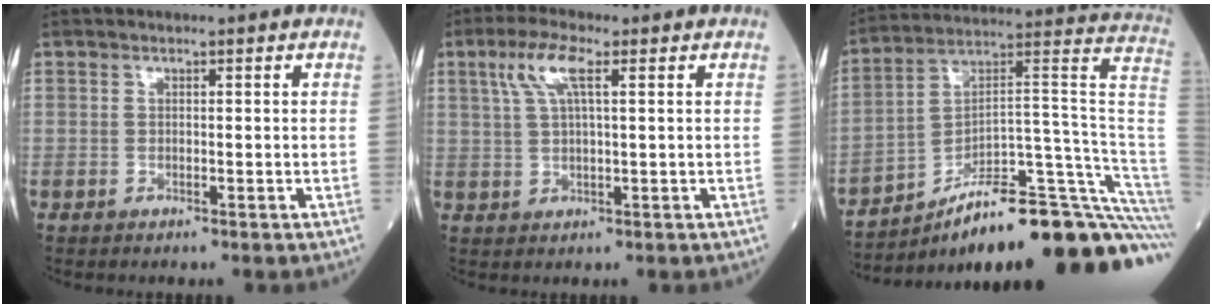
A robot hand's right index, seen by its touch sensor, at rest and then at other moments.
{"total": 5.4, "force": [2.4, 1.1, 4.7], "torque": [-0.105, 0.018, 0.054]}
{"total": 27.0, "force": [-20.1, 1.9, 18.0], "torque": [-0.142, 0.043, -0.293]}